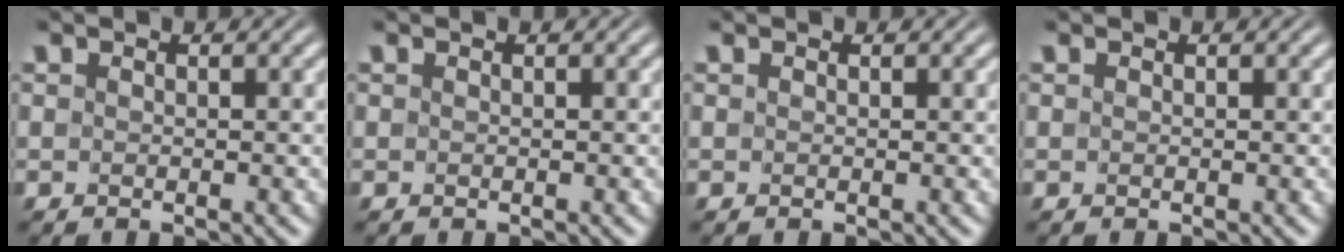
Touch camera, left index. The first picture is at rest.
{"total": 0.0}
{"total": 0.0}
{"total": 0.0}